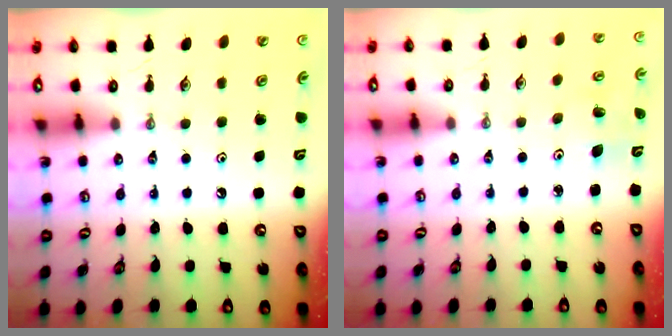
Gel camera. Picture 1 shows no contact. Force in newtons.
{"total": 3.6, "press": 3.6, "slide": 0.3}